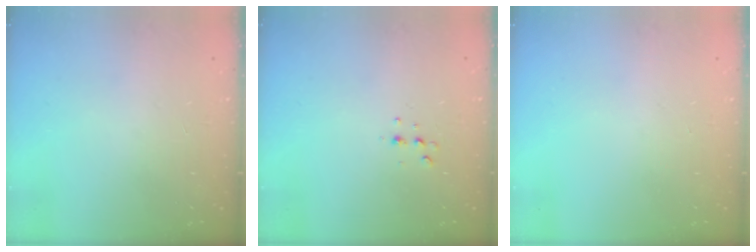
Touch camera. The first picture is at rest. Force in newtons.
{"total": 3.9, "press": 3.8, "slide": 1.1}
{"total": 0.0}